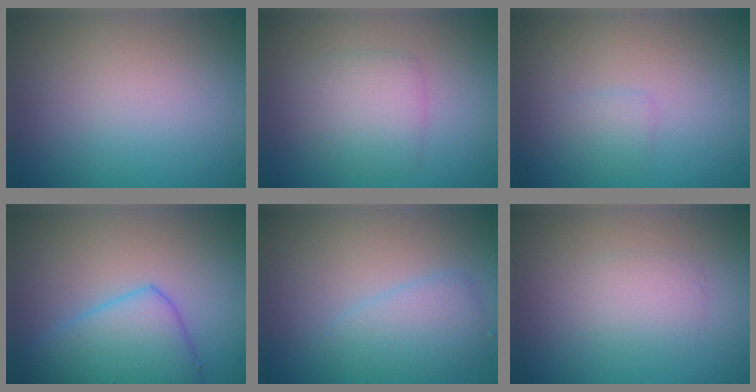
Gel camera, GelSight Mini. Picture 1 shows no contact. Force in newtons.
{"total": 2.7, "press": 2.7, "slide": 0.1}
{"total": 1.0, "press": 1.0, "slide": 0.0}
{"total": 5.4, "press": 5.4, "slide": 0.3}
{"total": 2.6, "press": 2.6, "slide": 0.0}
{"total": 1.6, "press": 1.6, "slide": 0.0}